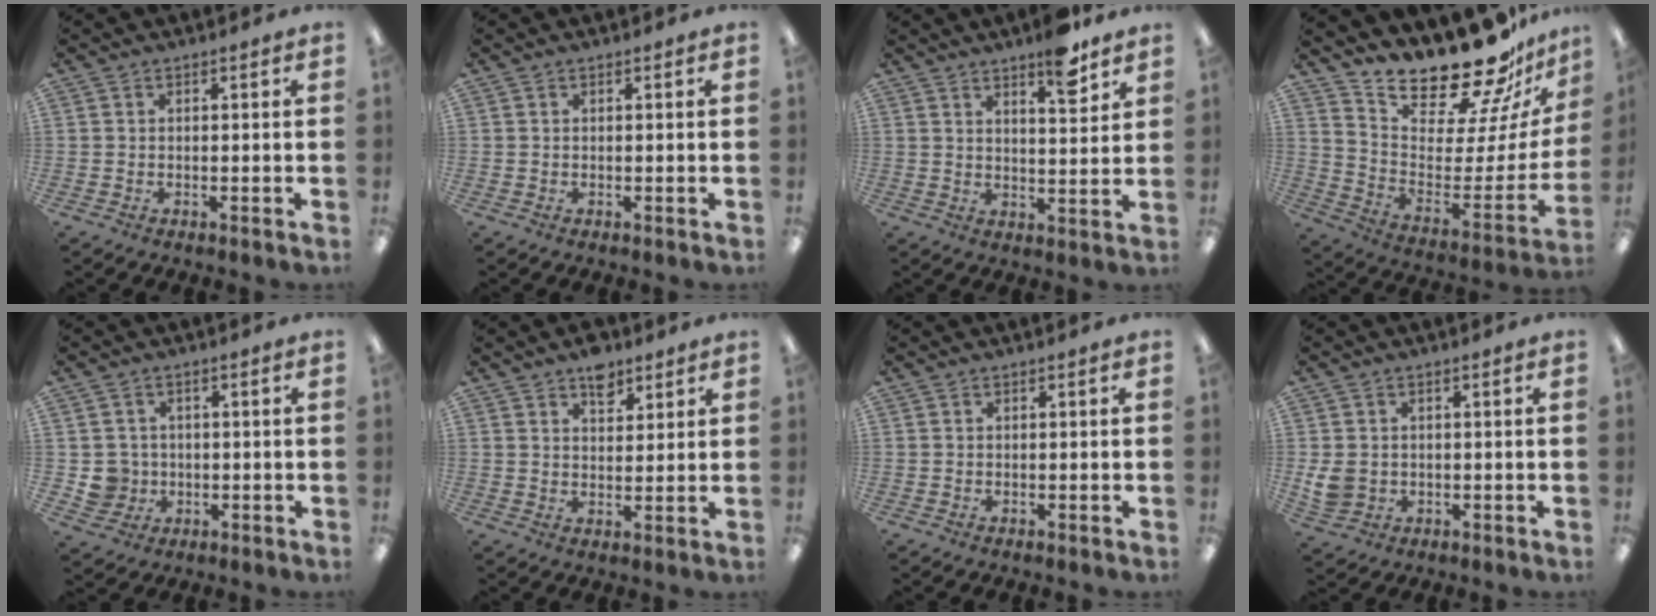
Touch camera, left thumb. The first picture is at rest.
{"total": 0.0}
{"total": 8.2, "force": [6.2, 2.3, 4.9], "torque": [-0.055, -0.038, 0.100]}
{"total": 21.9, "force": [19.7, 5.2, 7.9], "torque": [-0.121, -0.171, 0.336]}
{"total": 5.1, "force": [0.0, 5.0, 0.7], "torque": [-0.008, 0.007, 0.003]}
{"total": 6.1, "force": [4.3, 3.3, 2.6], "torque": [-0.023, -0.021, 0.073]}
{"total": 0.0}
{"total": 4.9, "force": [0.4, 4.3, 2.4], "torque": [-0.049, 0.002, 0.008]}